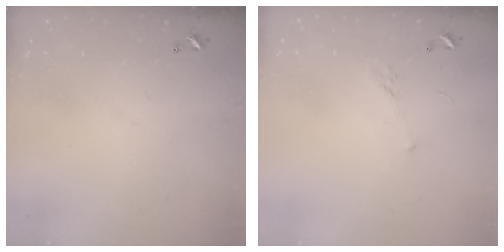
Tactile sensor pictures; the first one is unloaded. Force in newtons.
{"total": 5.0, "press": 4.9, "slide": 0.8}